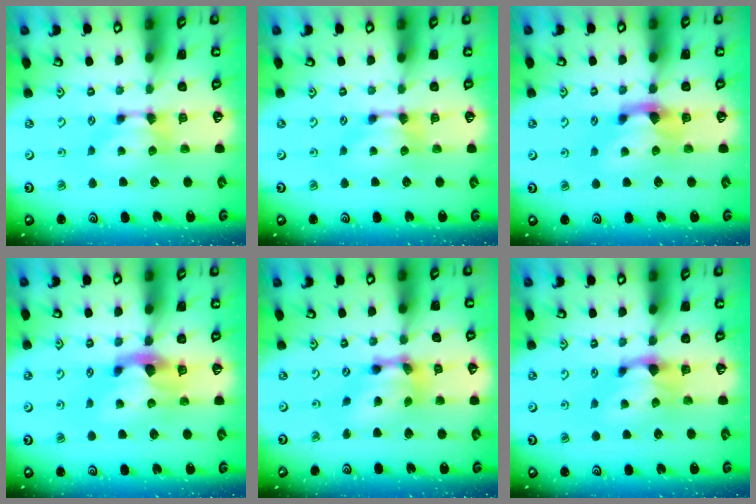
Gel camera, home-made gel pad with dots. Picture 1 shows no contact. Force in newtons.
{"total": 0.0}
{"total": 2.4, "press": 2.0, "slide": 1.3}
{"total": 2.7, "press": 2.4, "slide": 1.3}
{"total": 7.5, "press": 6.9, "slide": 2.9}
{"total": 1.2, "press": 0.4, "slide": 1.2}